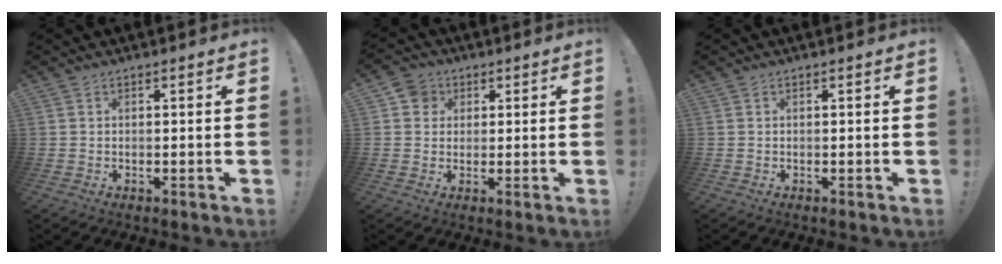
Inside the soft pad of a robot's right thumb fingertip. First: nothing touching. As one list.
[{"total": 5.5, "force": [1.8, 4.9, 1.7], "torque": [-0.022, -0.002, 0.034]}, {"total": 0.0}]